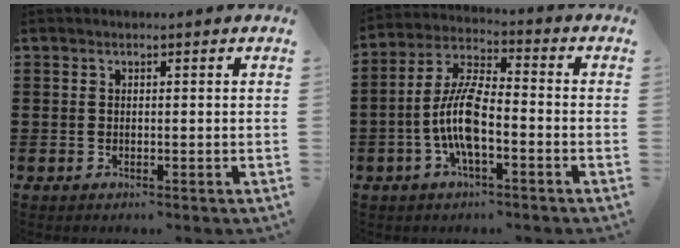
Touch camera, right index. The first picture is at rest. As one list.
[{"total": 9.1, "force": [-2.5, 3.0, 8.2], "torque": [-0.194, -0.011, -0.055]}]